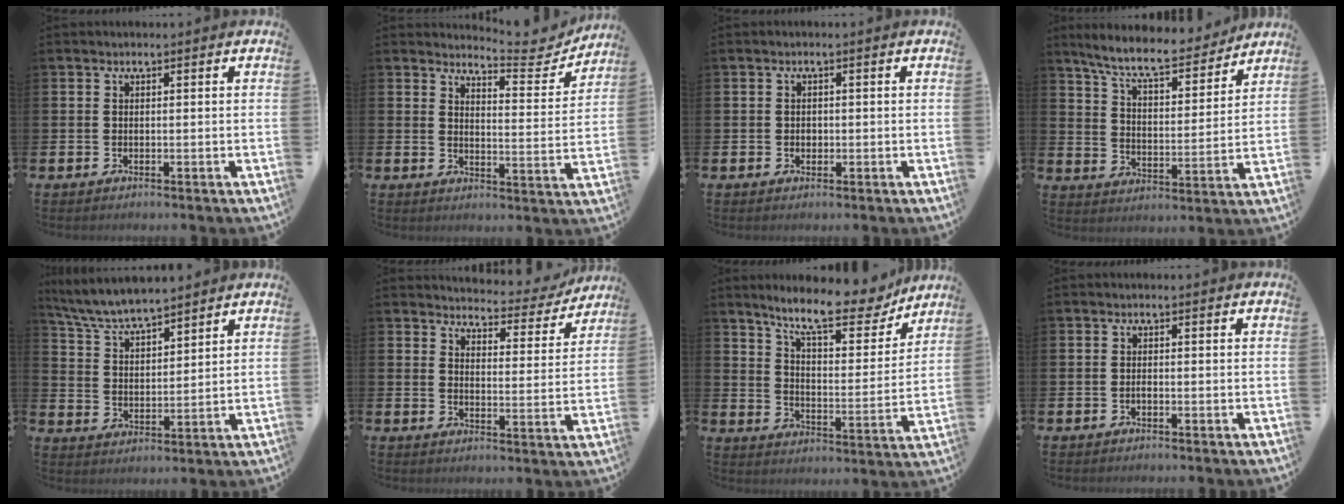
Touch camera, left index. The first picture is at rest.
{"total": 5.5, "force": [5.4, 0.6, 0.9], "torque": [-0.015, -0.046, 0.090]}
{"total": 1.0, "force": [0.0, 0.9, 0.4], "torque": [0.005, 0.001, -0.005]}
{"total": 8.6, "force": [7.7, 1.5, 3.4], "torque": [-0.096, -0.049, 0.134]}
{"total": 6.5, "force": [6.2, 0.9, 1.5], "torque": [-0.060, -0.029, 0.113]}
{"total": 3.9, "force": [3.7, 1.0, 0.2], "torque": [-0.014, -0.036, 0.058]}
{"total": 11.1, "force": [9.7, 2.3, 4.9], "torque": [-0.109, -0.054, 0.165]}
{"total": 0.7, "force": [-0.5, 0.2, 0.5], "torque": [-0.013, -0.002, -0.008]}